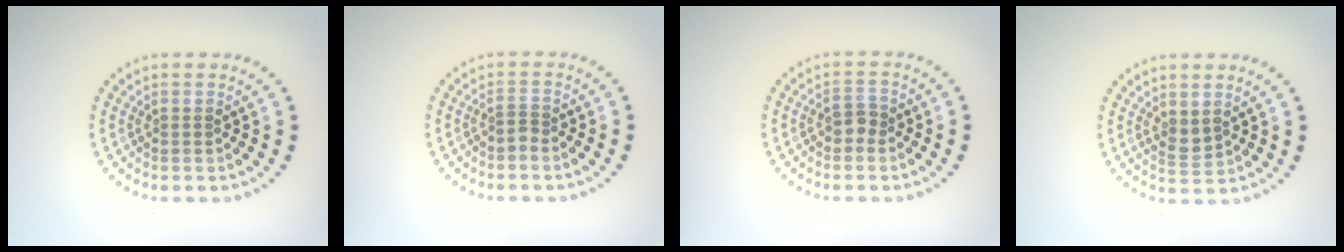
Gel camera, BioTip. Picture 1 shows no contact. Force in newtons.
{"total": 0.9, "press": 0.5, "slide": 0.7}
{"total": 1.5, "press": 1.4, "slide": 0.6}
{"total": 1.6, "press": 1.4, "slide": 0.7}